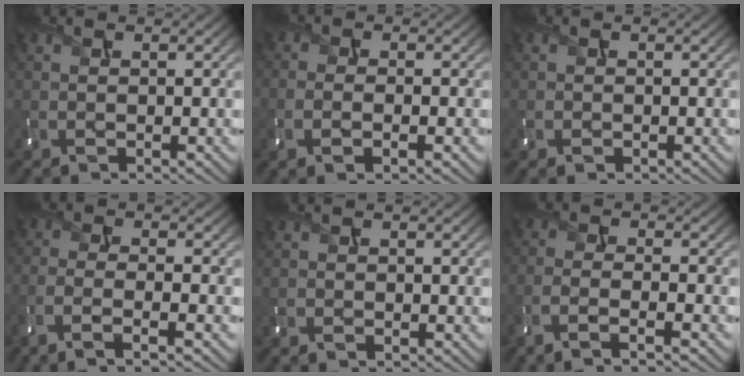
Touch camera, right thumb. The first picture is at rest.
{"total": 3.5, "force": [-1.7, 0.9, 2.9], "torque": [-0.065, -0.008, -0.035]}
{"total": 0.9, "force": [-0.6, 0.7, 0.2], "torque": [-0.004, -0.008, -0.011]}
{"total": 6.1, "force": [-3.8, 1.4, 4.6], "torque": [-0.079, -0.007, -0.087]}
{"total": 0.9, "force": [-0.8, 0.3, 0.1], "torque": [-0.003, -0.005, -0.016]}
{"total": 5.4, "force": [-3.8, 1.1, 3.7], "torque": [-0.065, -0.007, -0.086]}